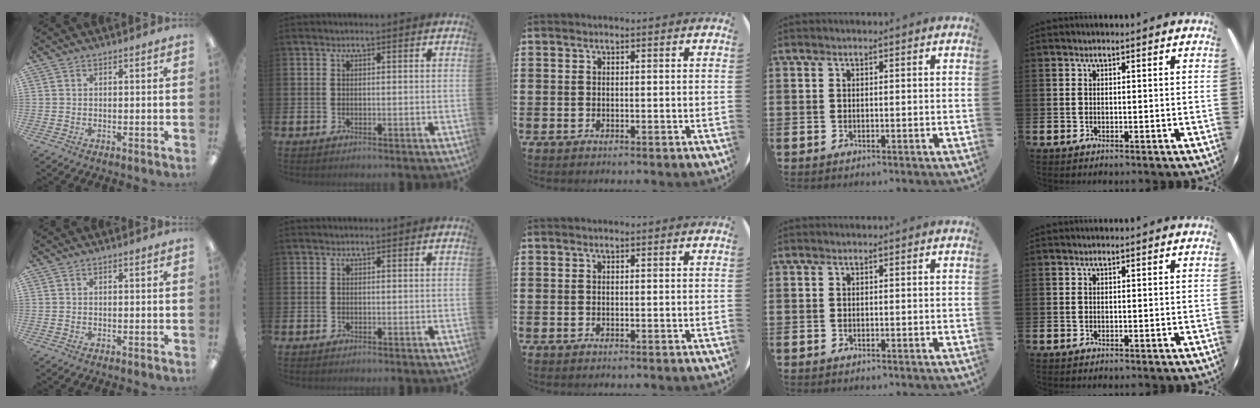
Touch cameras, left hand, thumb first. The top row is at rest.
{}